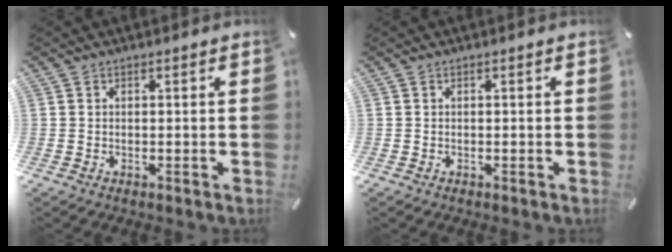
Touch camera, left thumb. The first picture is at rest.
{"total": 0.0}